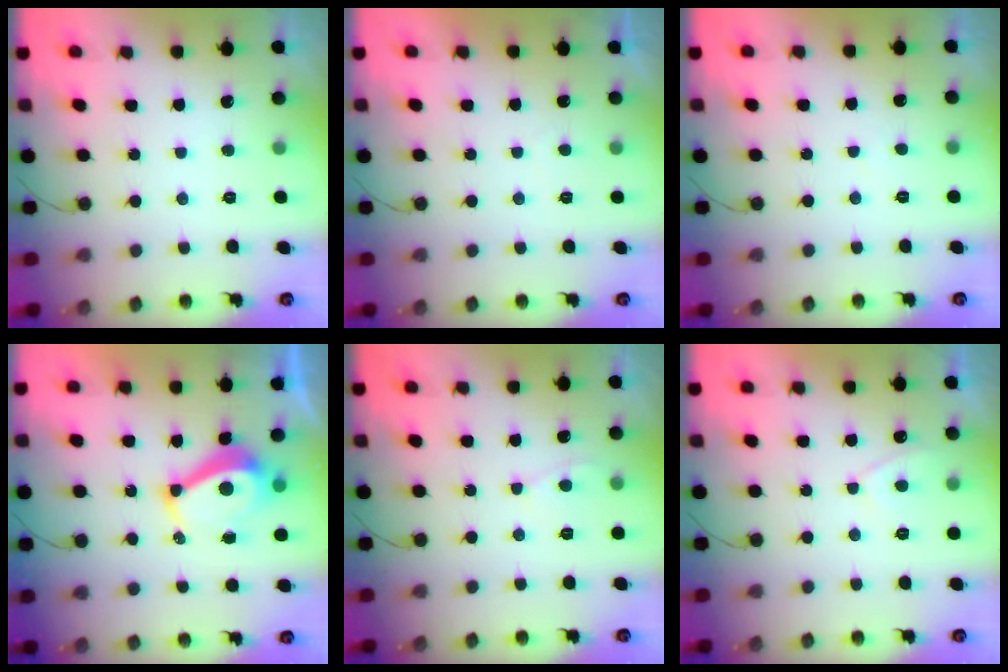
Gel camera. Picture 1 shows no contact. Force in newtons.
{"total": 0.9, "press": 0.7, "slide": 0.6}
{"total": 1.3, "press": 1.3, "slide": 0.4}
{"total": 7.1, "press": 7.1, "slide": 1.0}
{"total": 2.9, "press": 2.9, "slide": 0.3}
{"total": 2.4, "press": 2.4, "slide": 0.5}